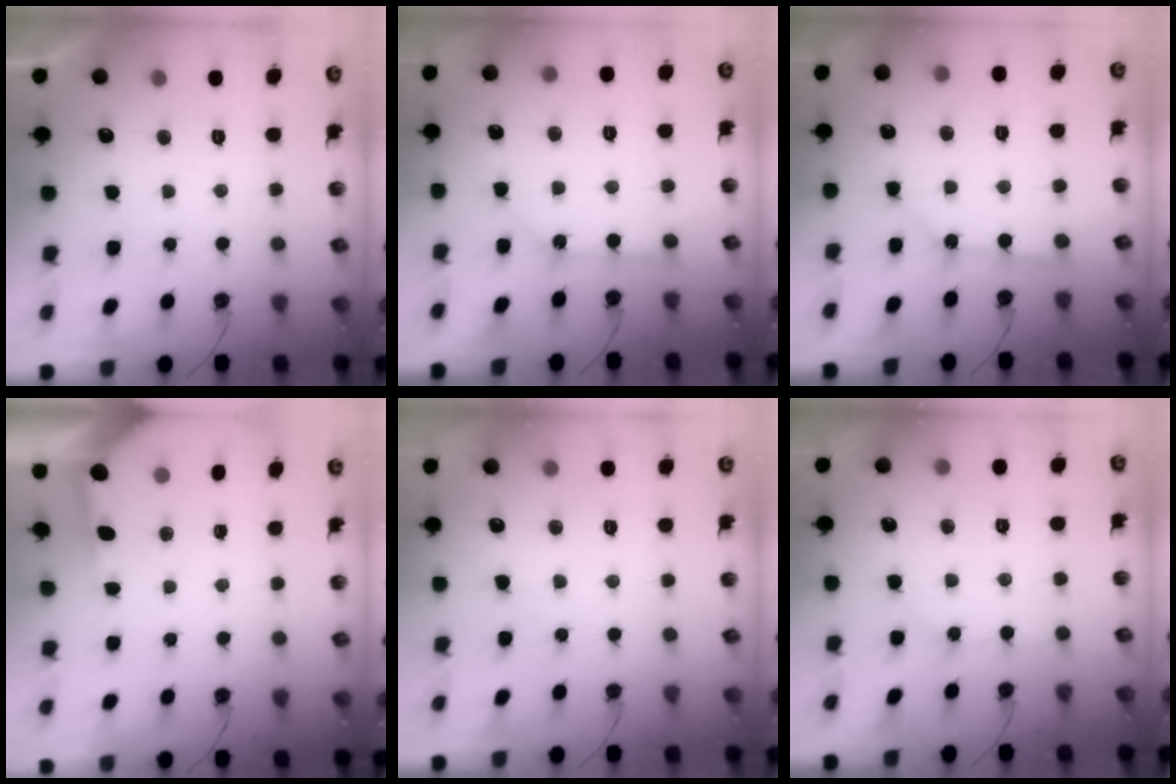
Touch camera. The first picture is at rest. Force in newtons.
{"total": 8.8, "press": 8.8, "slide": 0.8}
{"total": 4.6, "press": 4.5, "slide": 0.3}
{"total": 3.9, "press": 3.9, "slide": 0.4}
{"total": 3.8, "press": 3.8, "slide": 0.3}
{"total": 2.8, "press": 2.8, "slide": 0.3}